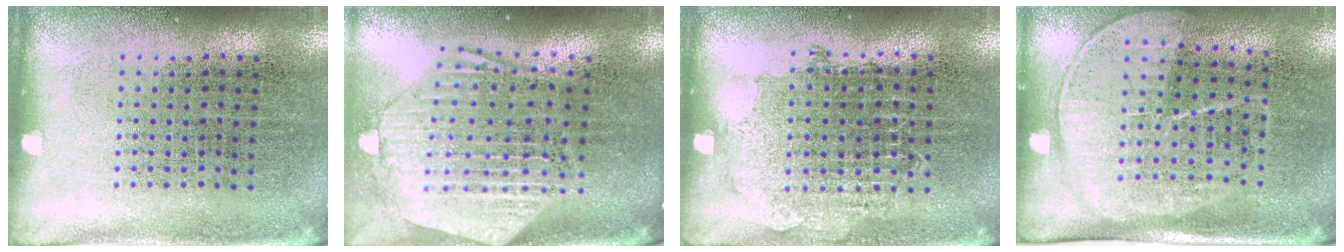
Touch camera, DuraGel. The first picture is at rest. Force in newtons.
{"total": 2.8, "press": 2.3, "slide": 1.5}
{"total": 0.8, "press": 0.8, "slide": 0.3}
{"total": 1.6, "press": 1.3, "slide": 0.9}